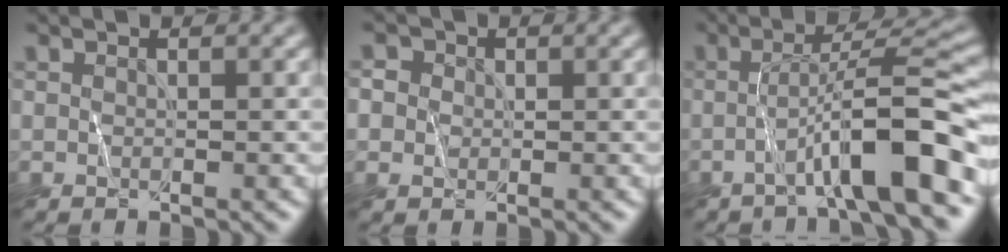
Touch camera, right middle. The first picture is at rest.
{"total": 3.4, "force": [0.9, 3.0, 1.5], "torque": [-0.017, 0.016, -0.006]}
{"total": 7.7, "force": [-3.0, 0.8, 7.0], "torque": [-0.104, 0.023, -0.051]}